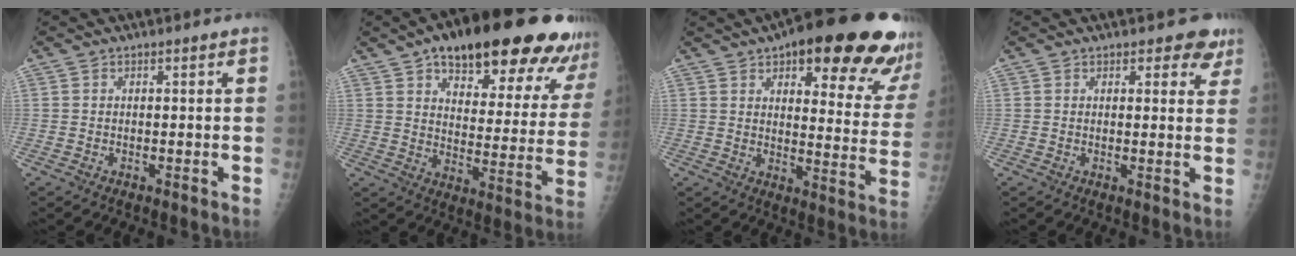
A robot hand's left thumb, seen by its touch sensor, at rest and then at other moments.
{"total": 26.8, "force": [18.2, 9.5, 17.2], "torque": [-0.194, -0.045, 0.242]}
{"total": 25.2, "force": [16.5, 7.6, 17.4], "torque": [-0.184, -0.059, 0.203]}
{"total": 4.7, "force": [3.1, 2.6, 2.4], "torque": [0.012, -0.012, 0.031]}